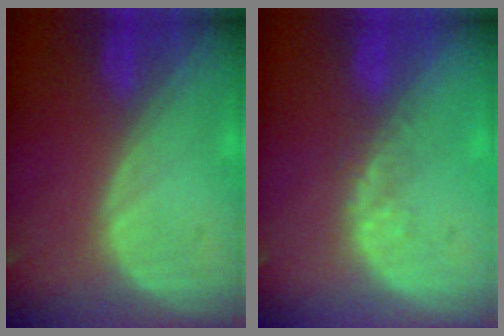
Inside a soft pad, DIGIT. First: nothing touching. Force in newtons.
{"total": 2.2, "press": 1.6, "slide": 1.5}